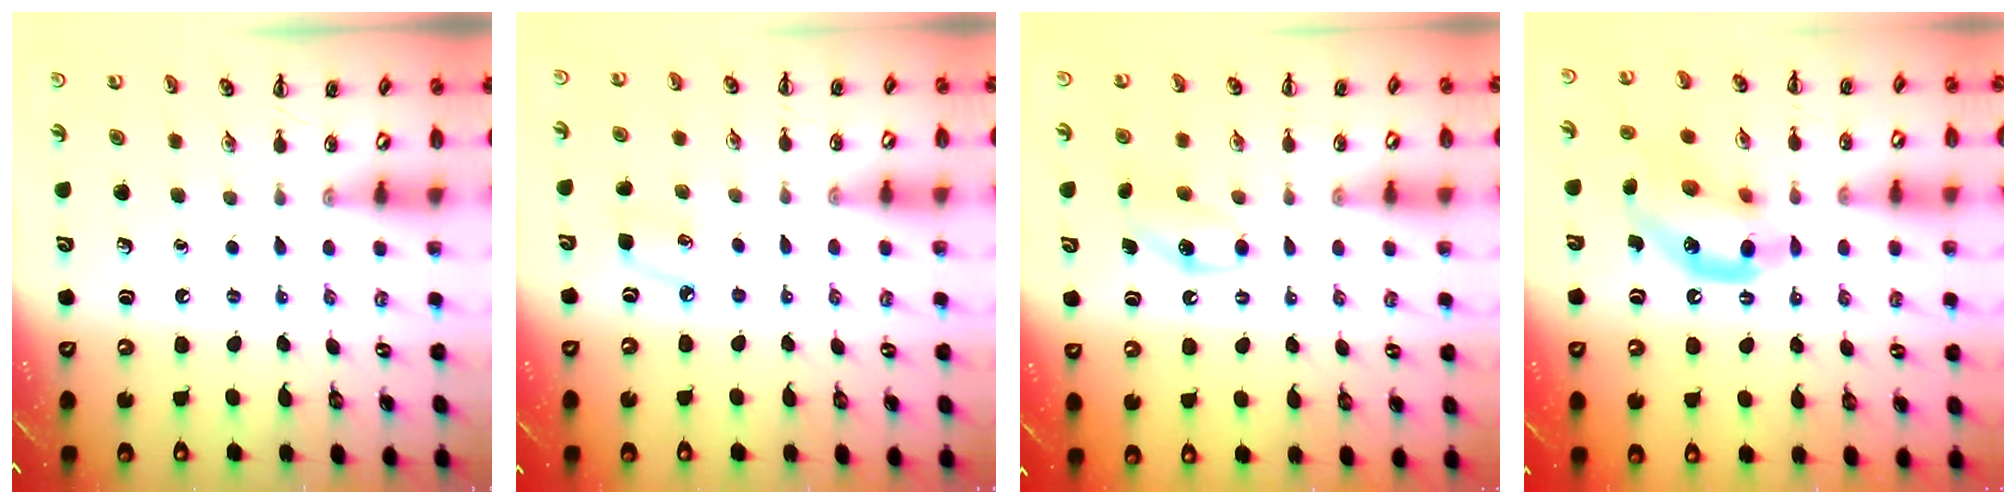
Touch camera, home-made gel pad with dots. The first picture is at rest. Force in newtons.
{"total": 5.7, "press": 5.5, "slide": 1.5}
{"total": 7.0, "press": 6.8, "slide": 1.7}
{"total": 13.7, "press": 13.6, "slide": 2.0}